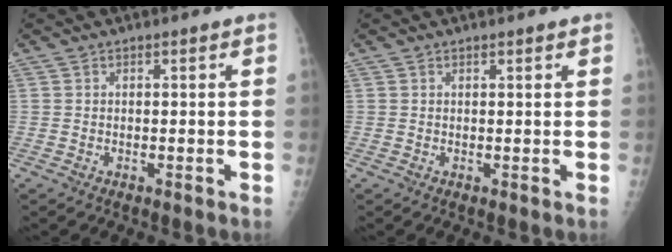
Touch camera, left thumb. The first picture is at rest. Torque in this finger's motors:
{"motor_torque": [-0.21, 0.02, -0.33, -0.13, 0.04]}